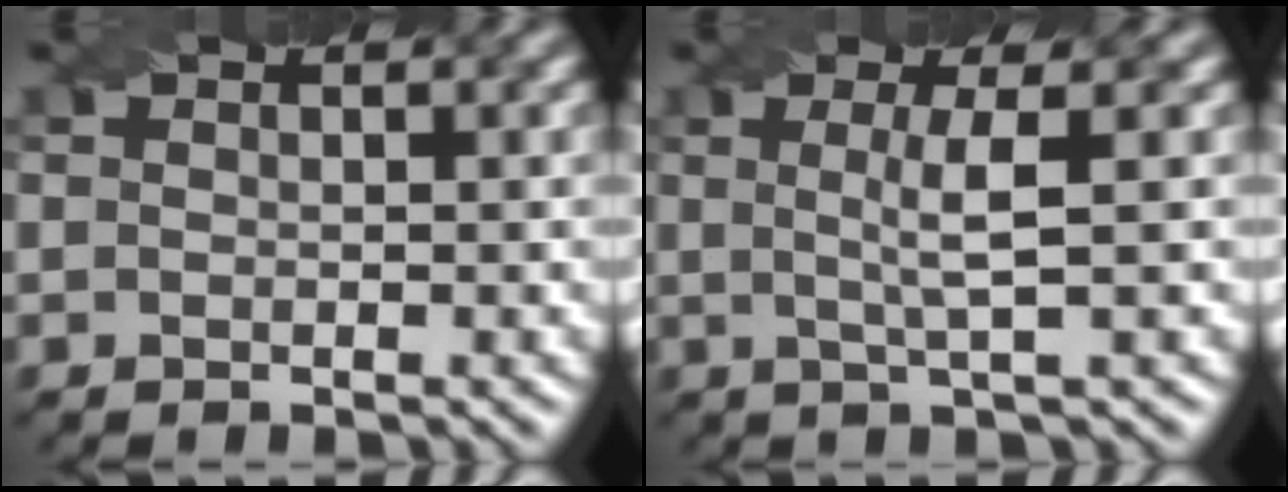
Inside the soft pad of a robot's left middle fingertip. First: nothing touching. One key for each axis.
{"total": 3.1, "fx": 0.2, "fy": 0.5, "fz": 3.1, "tx": -0.058, "ty": 0.000, "tz": 0.004}